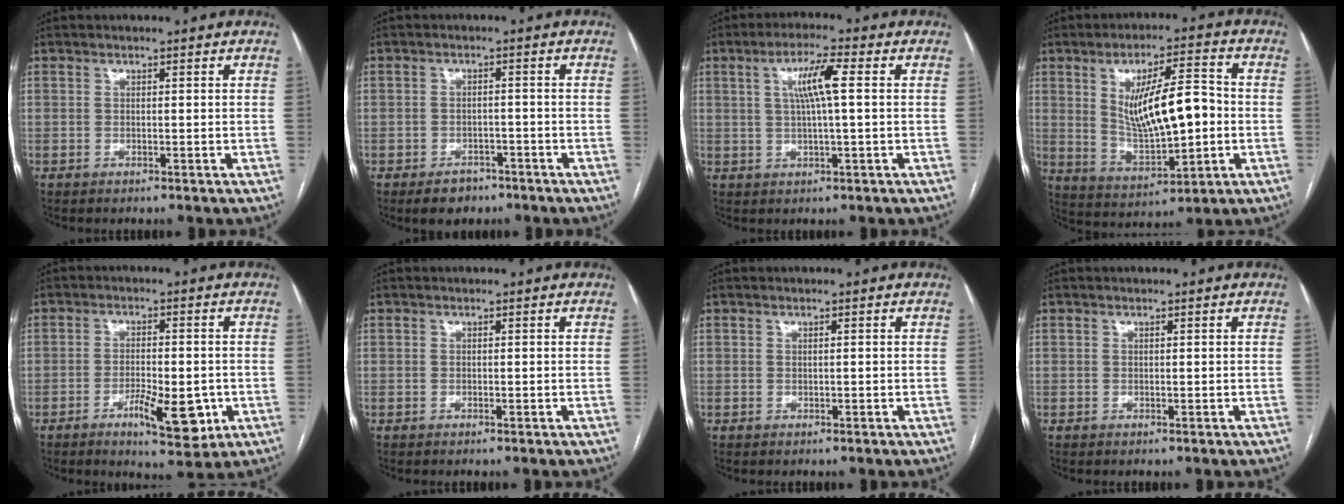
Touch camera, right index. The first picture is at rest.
{"total": 4.2, "force": [-2.9, 2.7, 1.5], "torque": [-0.021, 0.004, -0.037]}
{"total": 6.3, "force": [1.4, 0.3, 6.1], "torque": [-0.113, 0.009, 0.025]}
{"total": 13.3, "force": [0.7, 3.8, 12.7], "torque": [-0.224, 0.007, 0.023]}
{"total": 8.0, "force": [-2.9, 2.4, 7.1], "torque": [-0.108, -0.007, -0.037]}
{"total": 0.0}
{"total": 0.0}
{"total": 0.0}